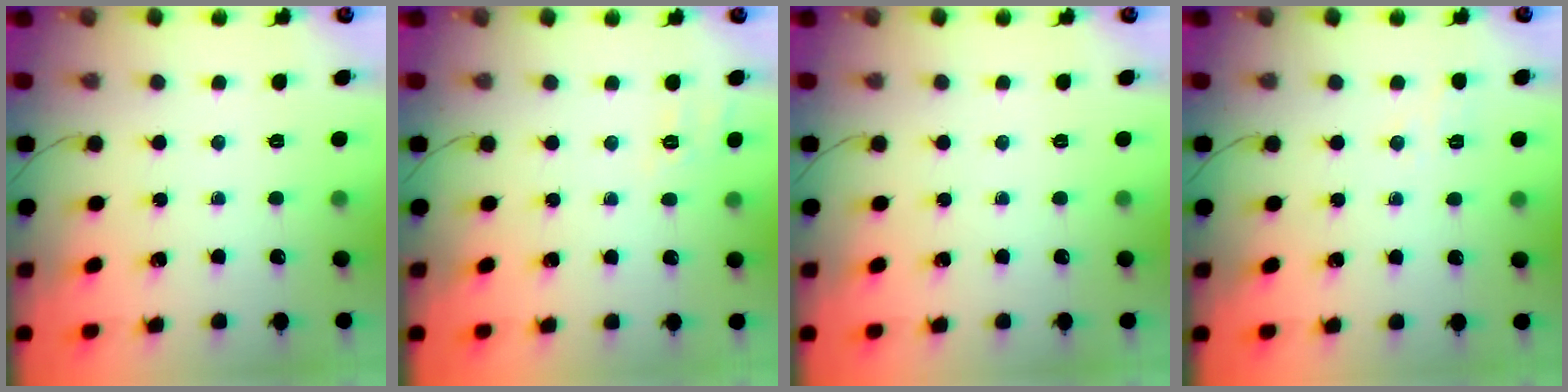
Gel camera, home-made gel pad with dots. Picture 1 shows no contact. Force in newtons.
{"total": 2.3, "press": 1.3, "slide": 1.9}
{"total": 0.0}
{"total": 1.7, "press": 1.0, "slide": 1.3}